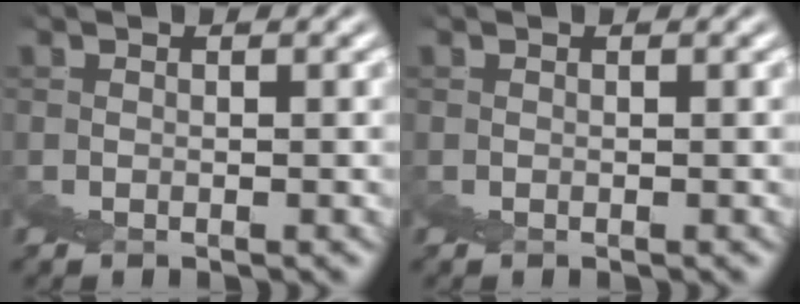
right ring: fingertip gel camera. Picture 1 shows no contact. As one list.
[{"total": 0.0}]